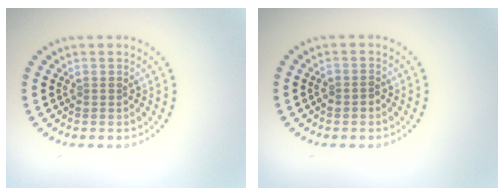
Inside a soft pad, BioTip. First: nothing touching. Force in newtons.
{"total": 0.8, "press": 0.7, "slide": 0.4}